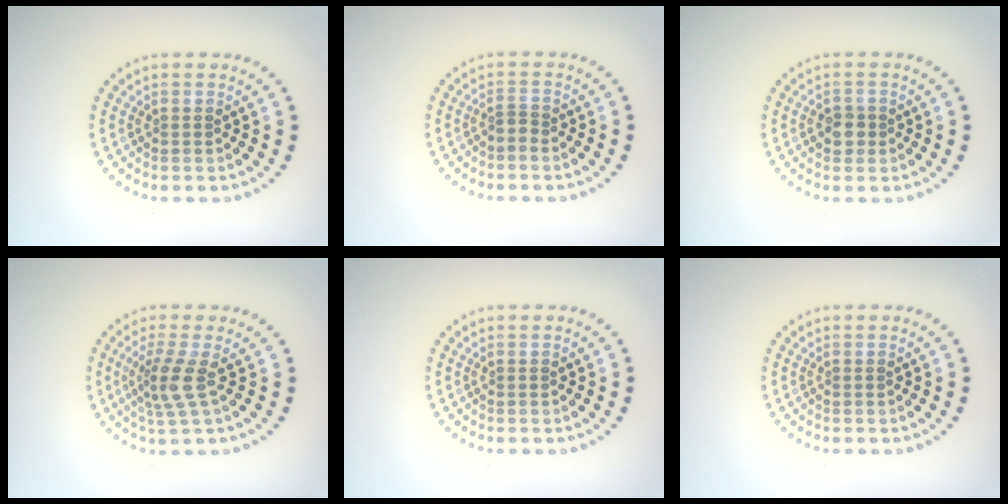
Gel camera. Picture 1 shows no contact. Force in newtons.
{"total": 0.8, "press": 0.5, "slide": 0.6}
{"total": 1.7, "press": 1.6, "slide": 0.5}
{"total": 3.0, "press": 2.2, "slide": 2.0}
{"total": 0.0}
{"total": 0.0}